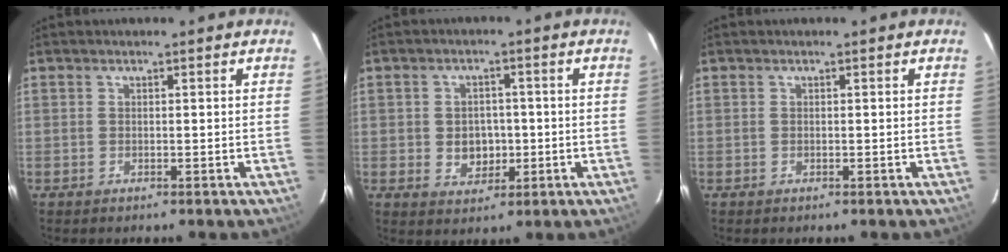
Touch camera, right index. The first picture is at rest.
{"total": 5.3, "force": [-0.6, 4.4, 2.9], "torque": [-0.055, 0.006, 0.001]}
{"total": 0.0}